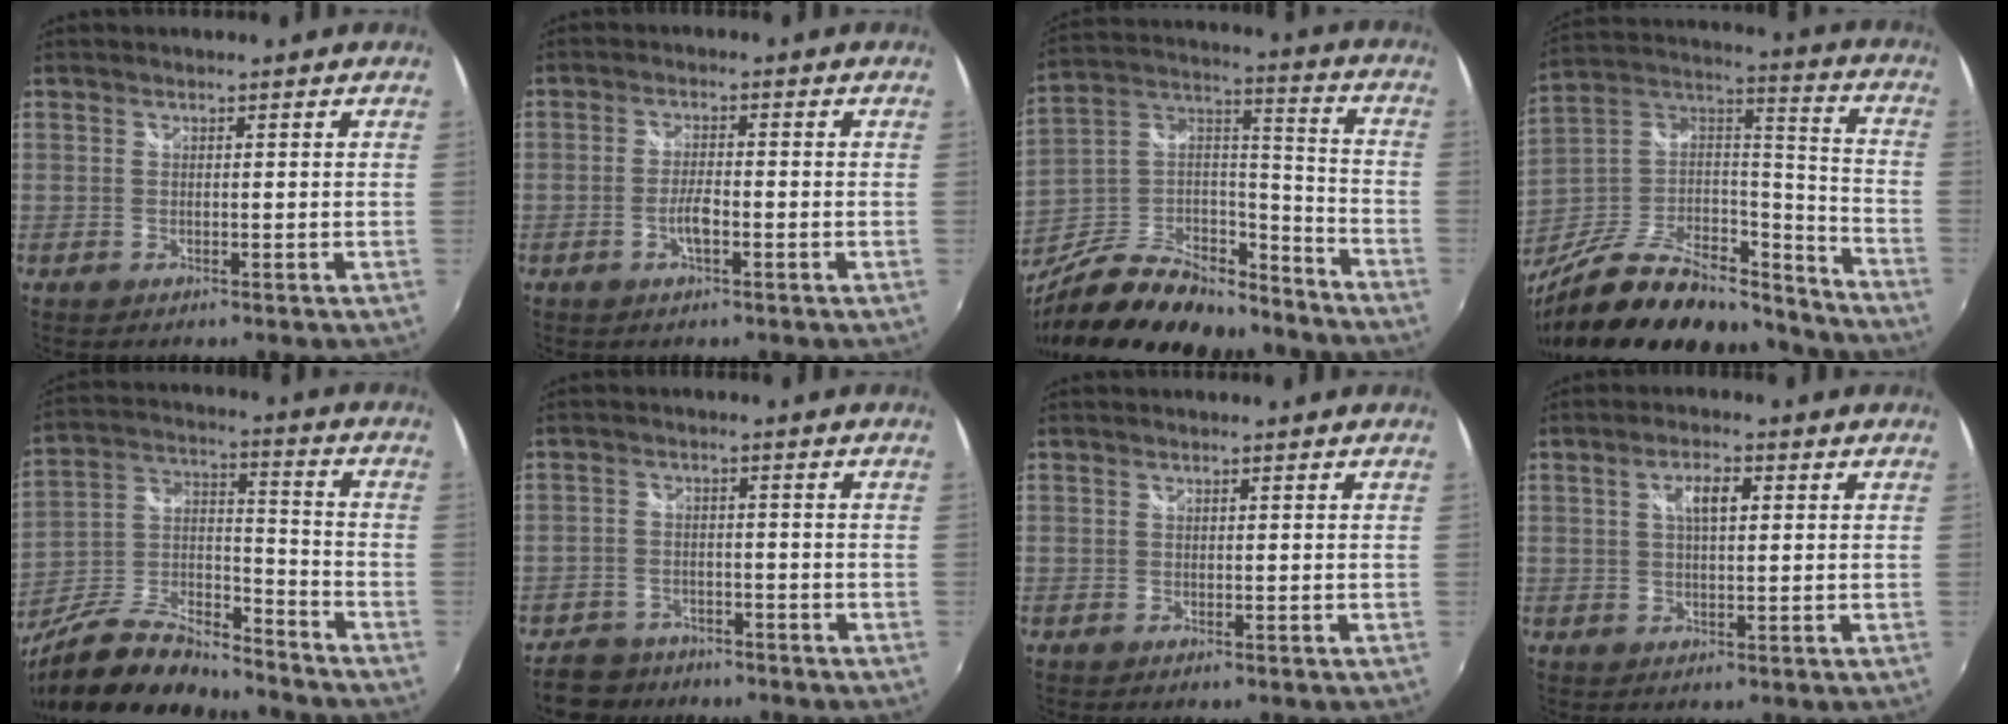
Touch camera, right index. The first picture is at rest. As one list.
[{"total": 3.3, "force": [-1.4, 0.8, 2.8], "torque": [-0.061, 0.000, -0.028]}, {"total": 26.5, "force": [-19.9, 11.1, 13.6], "torque": [-0.270, 0.028, -0.307]}, {"total": 31.7, "force": [-23.9, 12.5, 16.8], "torque": [-0.302, 0.022, -0.365]}, {"total": 19.5, "force": [-15.1, 6.4, 10.5], "torque": [-0.218, -0.006, -0.264]}, {"total": 8.2, "force": [-6.7, 4.4, 1.8], "torque": [-0.067, 0.006, -0.109]}, {"total": 0.0}, {"total": 4.1, "force": [1.1, 1.6, 3.6], "torque": [-0.064, 0.008, 0.019]}]